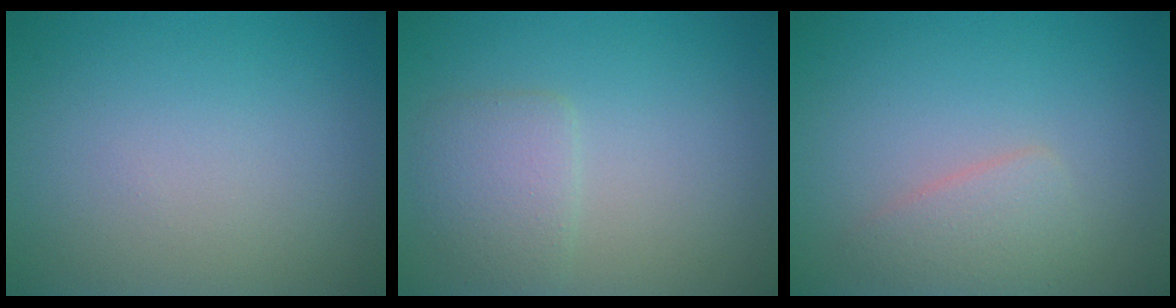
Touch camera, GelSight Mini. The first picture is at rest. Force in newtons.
{"total": 2.4, "press": 2.4, "slide": 0.2}
{"total": 2.2, "press": 2.2, "slide": 0.0}